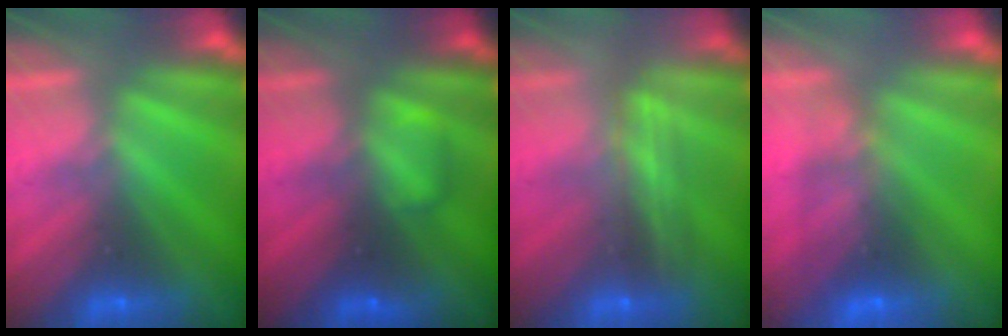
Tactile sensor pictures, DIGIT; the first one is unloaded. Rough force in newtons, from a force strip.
{"total": 1.8}
{"total": 2.4}
{"total": 9.8}